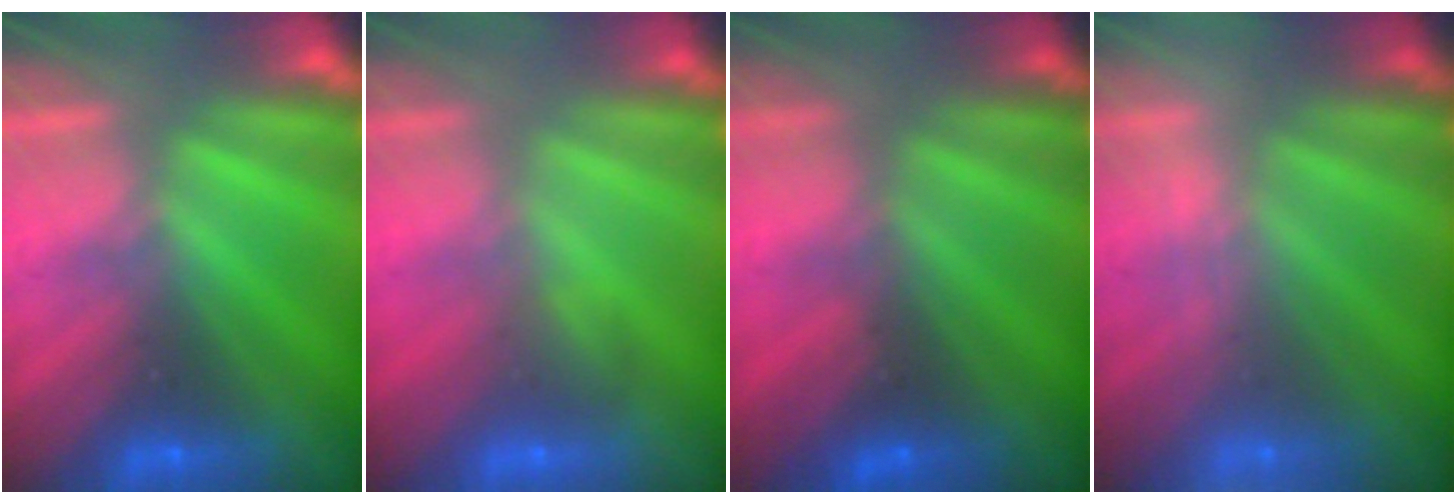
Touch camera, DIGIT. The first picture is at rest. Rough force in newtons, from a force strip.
{"total": 2.8}
{"total": 3.6}
{"total": 1.9}